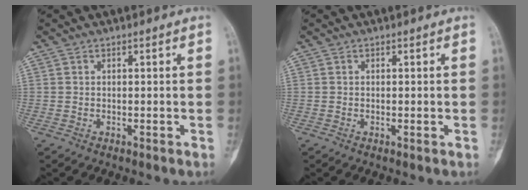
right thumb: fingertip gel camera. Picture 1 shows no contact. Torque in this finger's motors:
{"motor_torque": [0.19, 0.00, -0.03, -0.11, -0.02]}